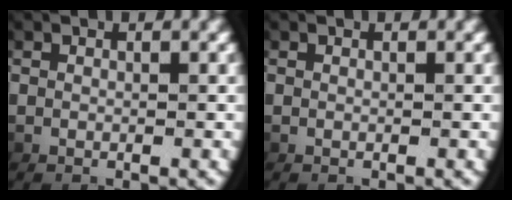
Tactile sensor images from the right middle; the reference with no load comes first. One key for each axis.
{"total": 0.0}